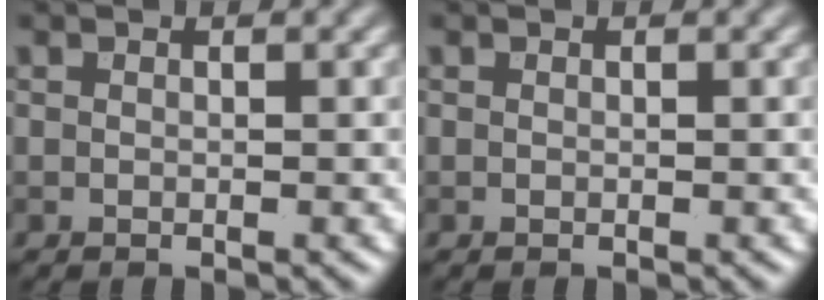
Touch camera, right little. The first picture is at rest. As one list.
[{"total": 0.0}]